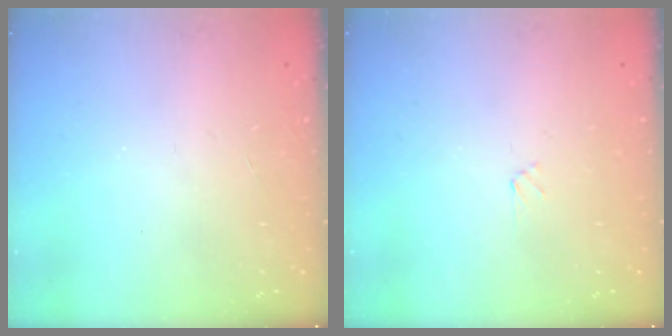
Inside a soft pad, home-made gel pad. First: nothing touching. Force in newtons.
{"total": 1.9, "press": 1.9, "slide": 0.2}